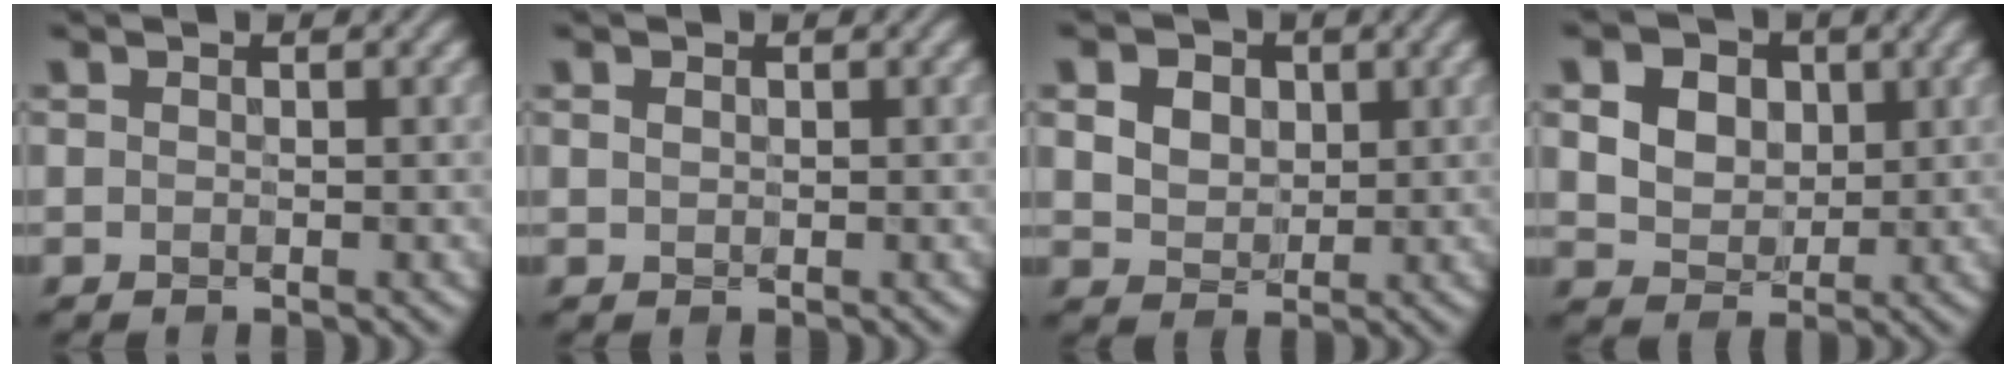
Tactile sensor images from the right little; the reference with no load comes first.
{"total": 0.0}
{"total": 6.1, "force": [2.2, 4.7, 3.2], "torque": [-0.090, 0.019, 0.034]}
{"total": 9.3, "force": [3.3, 7.3, 4.8], "torque": [-0.114, 0.024, 0.053]}